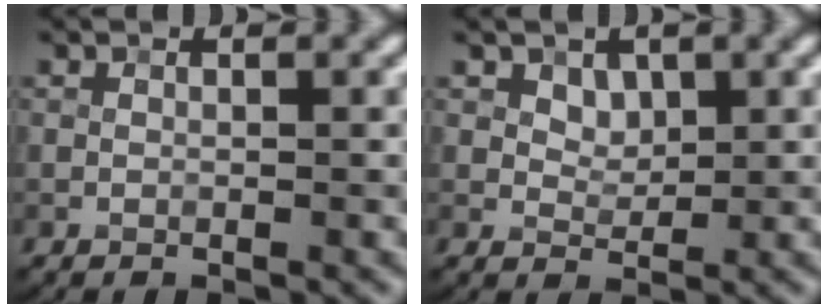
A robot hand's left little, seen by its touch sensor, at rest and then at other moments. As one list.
[{"total": 1.6, "force": [0.8, 1.2, 0.7], "torque": [-0.013, -0.009, 0.019]}]